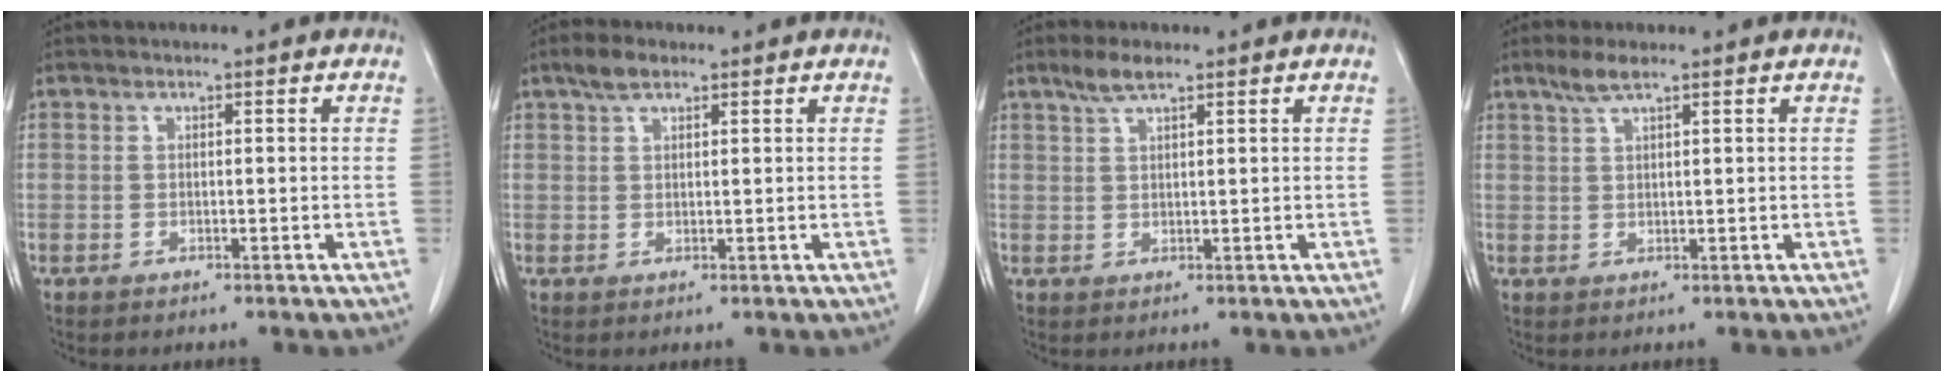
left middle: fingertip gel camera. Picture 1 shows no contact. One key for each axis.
{"total": 2.9, "fx": 2.1, "fy": 1.0, "fz": 1.7, "tx": -0.040, "ty": 0.009, "tz": 0.040}
{"total": 3.3, "fx": 2.5, "fy": 0.4, "fz": 2.1, "tx": -0.050, "ty": 0.005, "tz": 0.052}
{"total": 2.9, "fx": 2.2, "fy": 0.1, "fz": 1.9, "tx": -0.049, "ty": 0.003, "tz": 0.047}